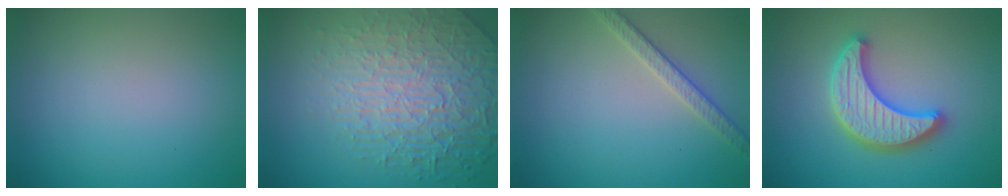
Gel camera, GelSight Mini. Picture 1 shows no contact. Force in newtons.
{"total": 8.4, "press": 5.9, "slide": 6.0}
{"total": 2.6, "press": 2.5, "slide": 0.8}
{"total": 5.4, "press": 5.3, "slide": 0.9}